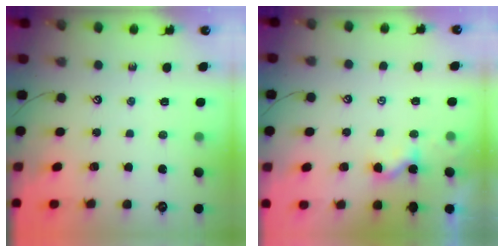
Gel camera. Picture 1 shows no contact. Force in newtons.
{"total": 1.6, "press": 1.6, "slide": 0.2}